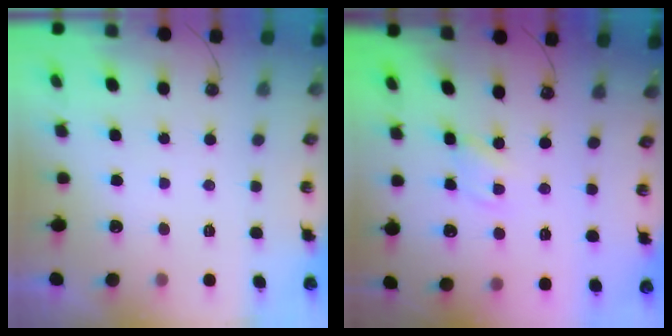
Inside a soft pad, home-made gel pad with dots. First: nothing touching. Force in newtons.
{"total": 1.2, "press": 1.1, "slide": 0.2}